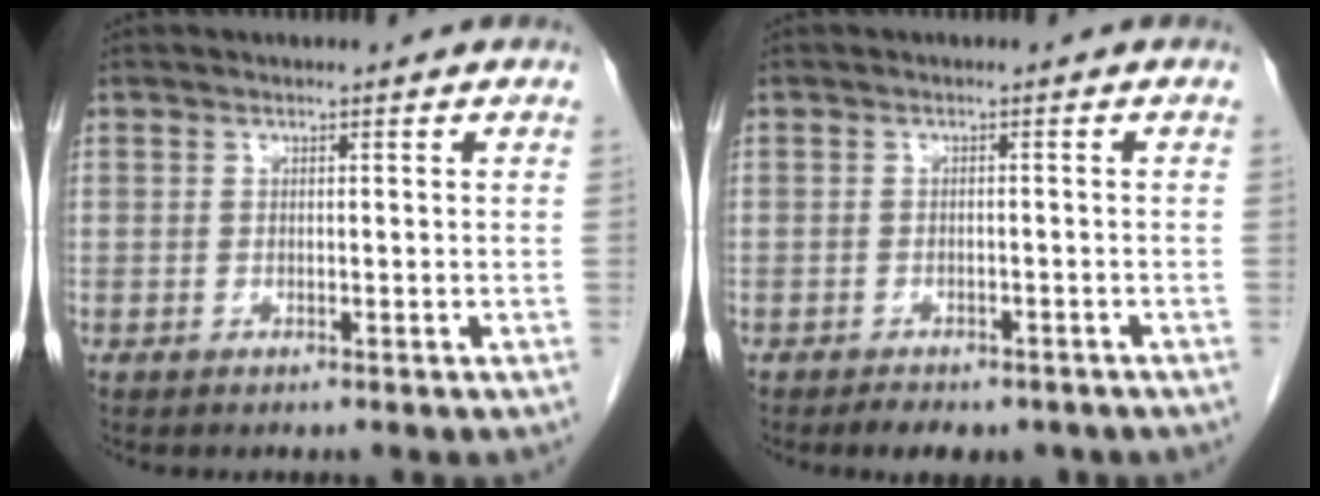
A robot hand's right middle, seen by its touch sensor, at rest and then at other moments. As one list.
[{"total": 5.6, "force": [-4.5, 2.5, 2.3], "torque": [-0.027, -0.001, -0.054]}]